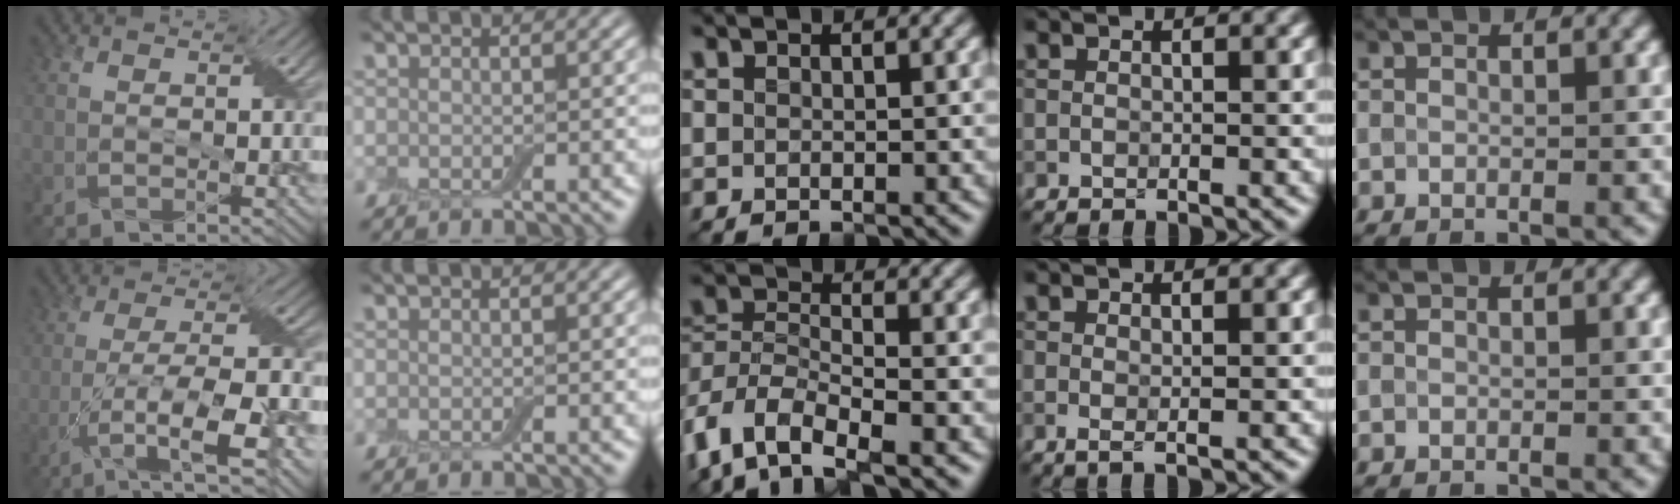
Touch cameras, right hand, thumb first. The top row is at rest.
{"thumb": {"total": 10.8, "force": [-4.1, 3.1, 9.5], "torque": [-0.183, -0.008, -0.067]}, "middle": {"total": 7.7, "force": [-5.0, 3.5, 4.7], "torque": [-0.097, -0.006, -0.106]}, "ring": {"total": 0.8, "force": [0.1, 0.1, 0.8], "torque": [-0.018, -0.004, 0.001]}}